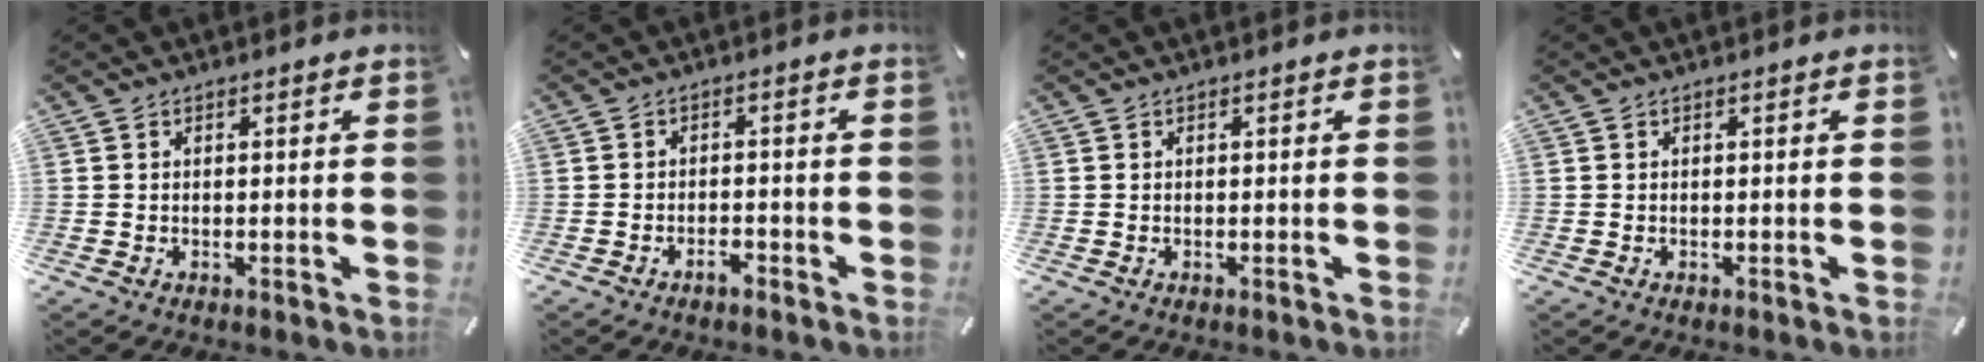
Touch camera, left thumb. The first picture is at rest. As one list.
[{"total": 2.5, "force": [-2.0, 0.8, 1.2], "torque": [-0.021, 0.007, -0.038]}, {"total": 0.0}, {"total": 0.0}]